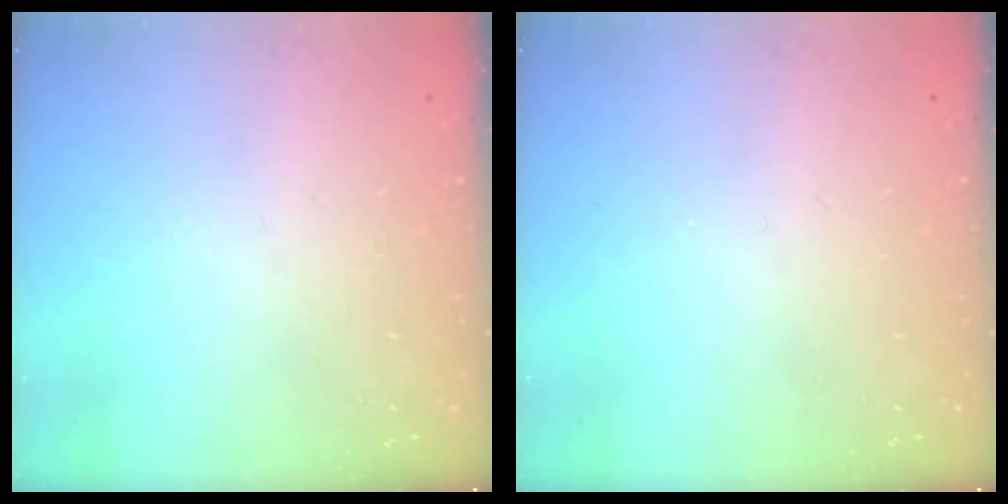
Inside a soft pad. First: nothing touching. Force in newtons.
{"total": 0.0}